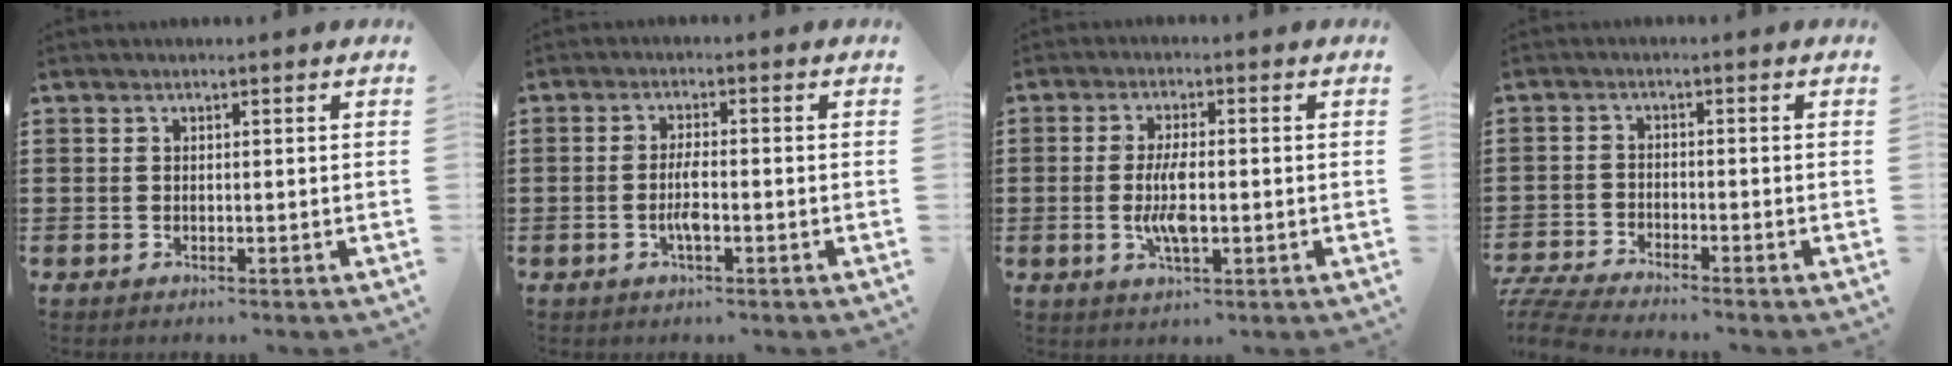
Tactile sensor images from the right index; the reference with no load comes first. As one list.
[{"total": 3.5, "force": [-1.0, 0.8, 3.2], "torque": [-0.071, -0.001, -0.024]}, {"total": 5.7, "force": [-0.8, 1.8, 5.4], "torque": [-0.114, -0.003, -0.021]}, {"total": 4.0, "force": [-4.0, -0.2, 0.8], "torque": [-0.034, -0.014, -0.086]}]